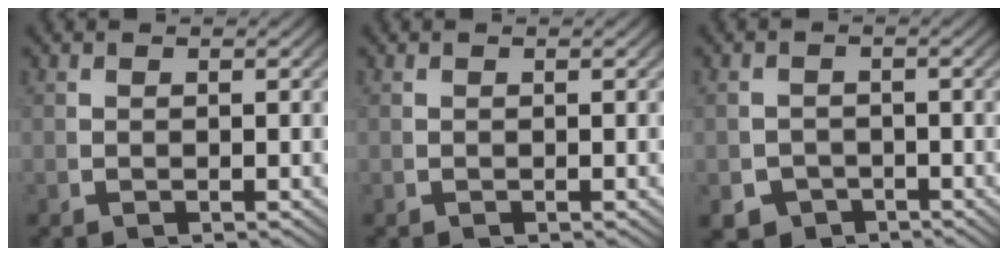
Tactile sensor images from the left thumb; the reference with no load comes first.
{"total": 0.0}
{"total": 4.7, "force": [-3.2, 3.3, 1.2], "torque": [-0.018, -0.029, -0.045]}